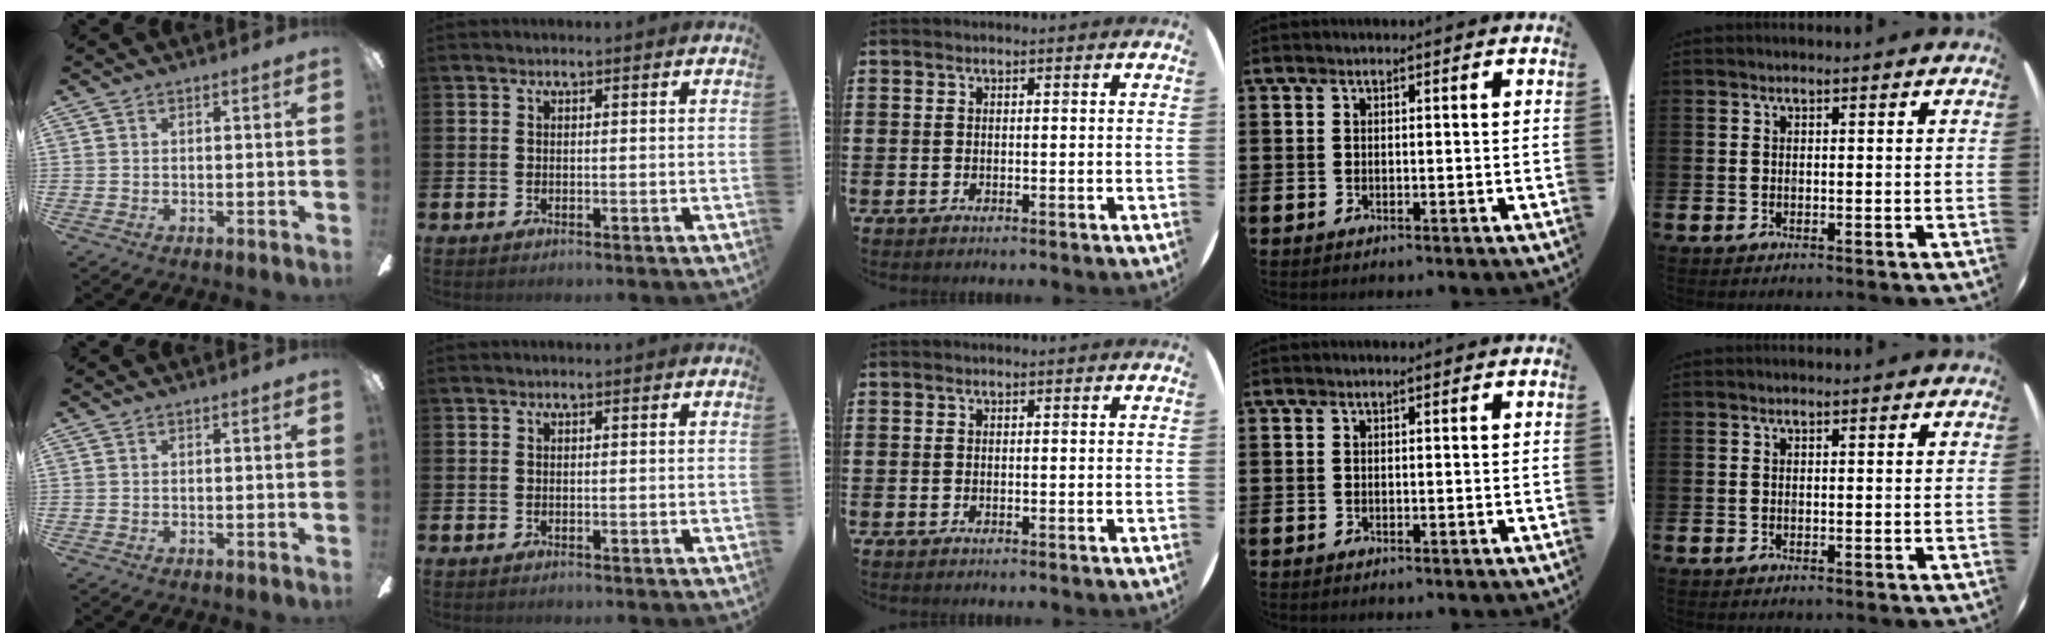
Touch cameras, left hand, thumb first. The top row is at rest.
{}